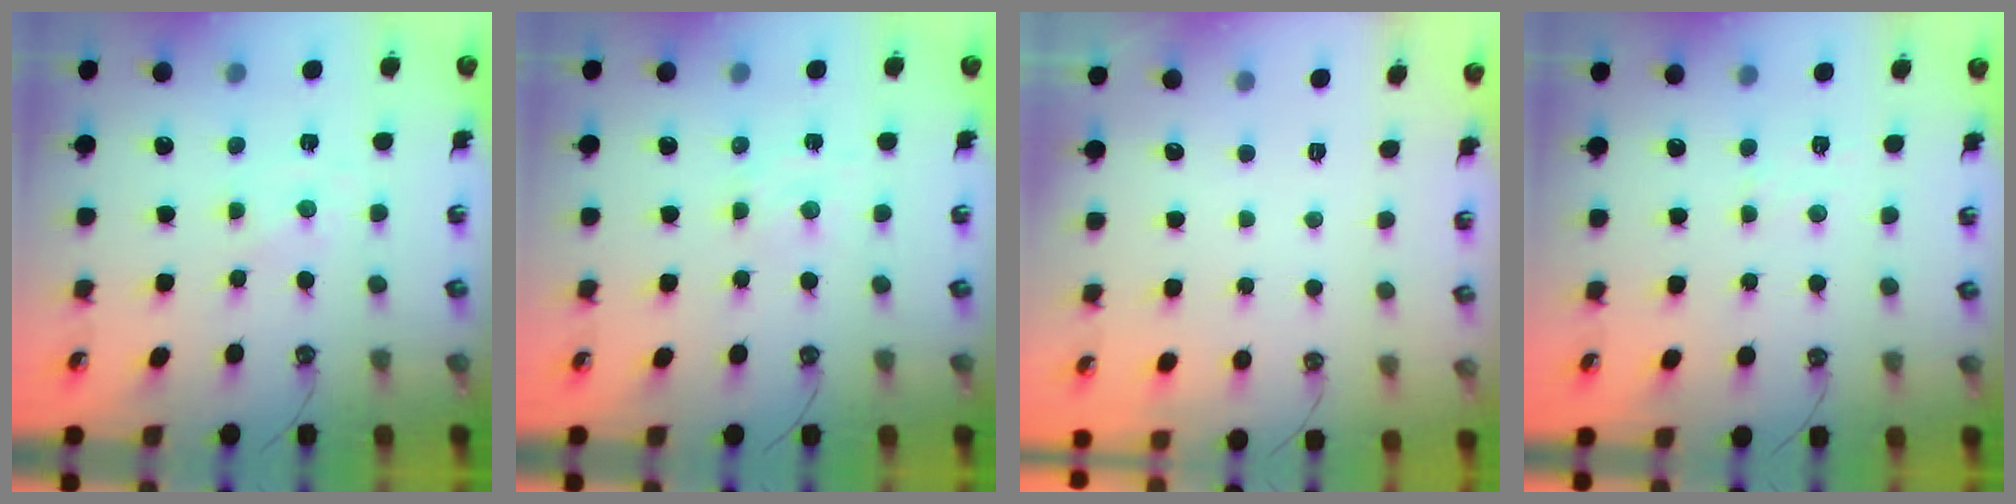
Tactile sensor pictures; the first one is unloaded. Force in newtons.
{"total": 2.1, "press": 2.1, "slide": 0.5}
{"total": 0.0}
{"total": 2.8, "press": 2.8, "slide": 0.4}